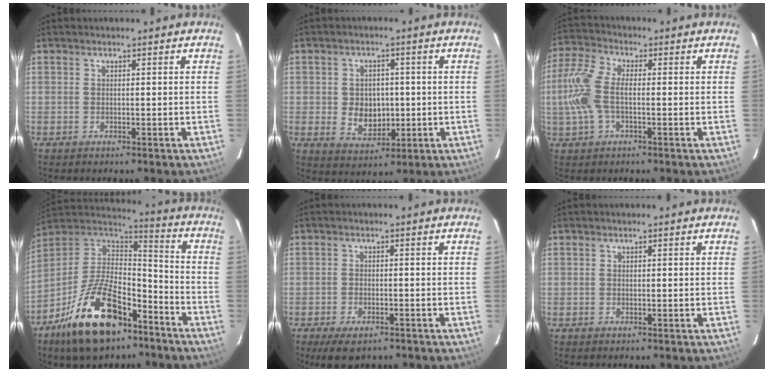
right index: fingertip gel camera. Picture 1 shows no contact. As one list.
[{"total": 6.8, "force": [-0.5, 5.5, 3.9], "torque": [-0.077, 0.002, 0.005]}, {"total": 9.6, "force": [-0.8, 4.5, 8.4], "torque": [-0.194, 0.013, -0.018]}, {"total": 22.6, "force": [-13.0, 11.0, 14.8], "torque": [-0.294, 0.001, -0.217]}, {"total": 5.8, "force": [-4.1, 2.5, 3.3], "torque": [-0.078, -0.020, -0.065]}, {"total": 0.0}]